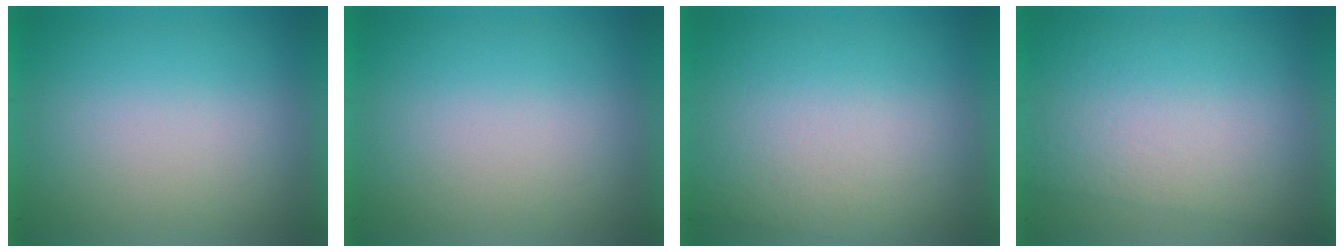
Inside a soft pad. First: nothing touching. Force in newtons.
{"total": 0.0}
{"total": 2.4}
{"total": 2.8}